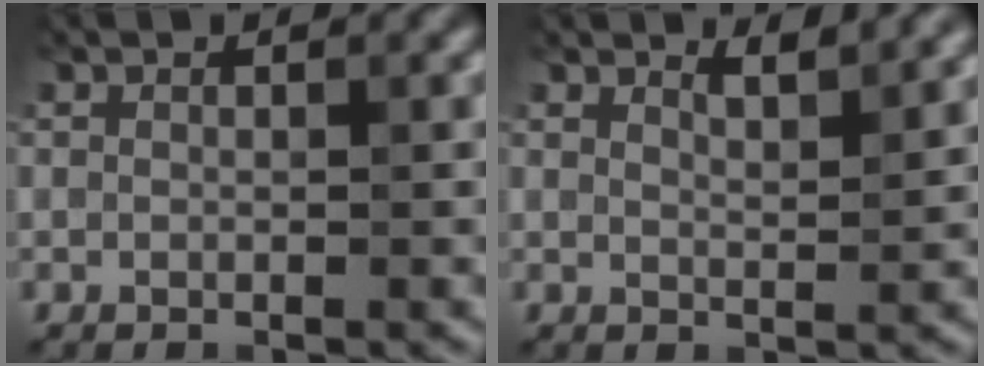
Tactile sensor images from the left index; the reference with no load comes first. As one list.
[{"total": 2.4, "force": [2.1, 0.5, 1.1], "torque": [-0.011, 0.001, 0.031]}]